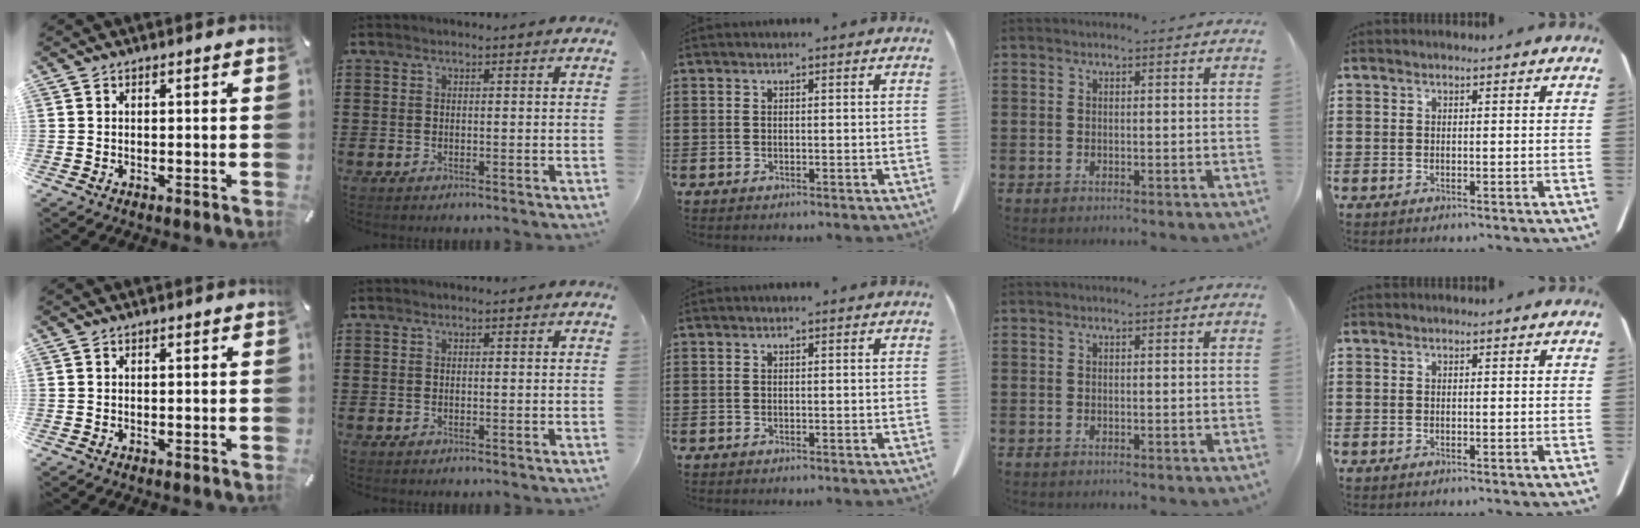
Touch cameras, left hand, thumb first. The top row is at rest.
{}